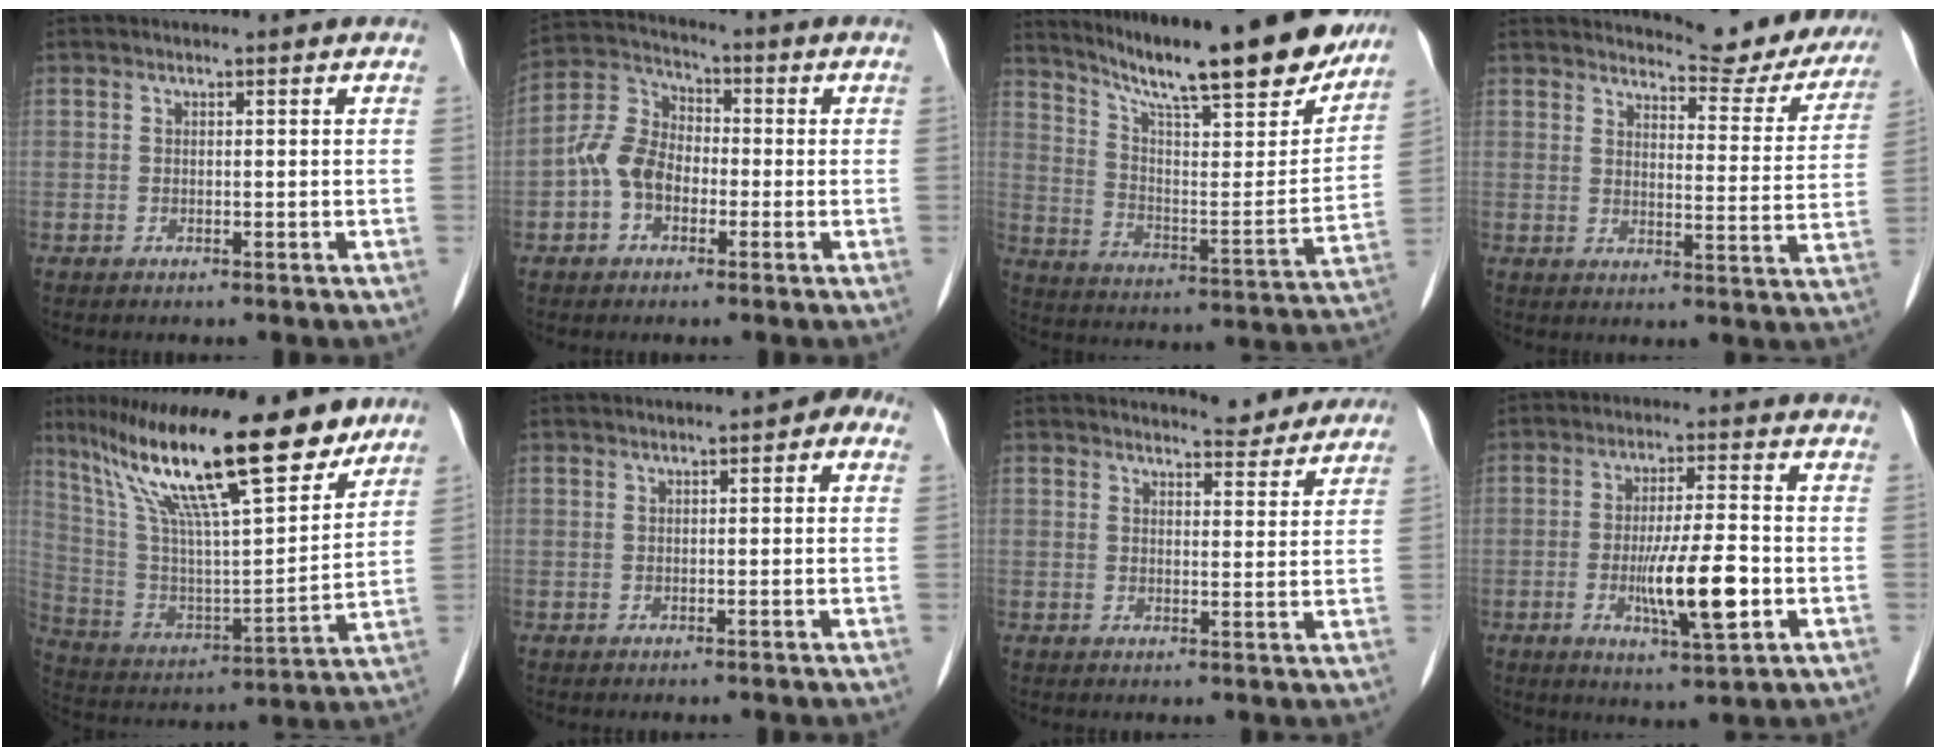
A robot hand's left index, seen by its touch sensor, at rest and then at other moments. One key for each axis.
{"total": 7.6, "fx": -2.0, "fy": 5.5, "fz": 4.8, "tx": -0.113, "ty": 0.030, "tz": -0.046}
{"total": 24.8, "fx": 20.7, "fy": 3.3, "fz": 13.3, "tx": -0.218, "ty": -0.023, "tz": 0.295}
{"total": 13.2, "fx": 12.6, "fy": 2.7, "fz": 3.0, "tx": -0.024, "ty": -0.039, "tz": 0.136}
{"total": 23.8, "fx": 17.1, "fy": 4.1, "fz": 16.0, "tx": -0.285, "ty": 0.007, "tz": 0.298}
{"total": 3.1, "fx": 1.3, "fy": 1.0, "fz": 2.6, "tx": -0.030, "ty": 0.018, "tz": 0.013}
{"total": 6.7, "fx": 6.4, "fy": 1.4, "fz": 1.3, "tx": -0.016, "ty": -0.007, "tz": 0.074}
{"total": 9.4, "fx": -2.4, "fy": 1.3, "fz": 9.0, "tx": -0.163, "ty": -0.009, "tz": -0.039}